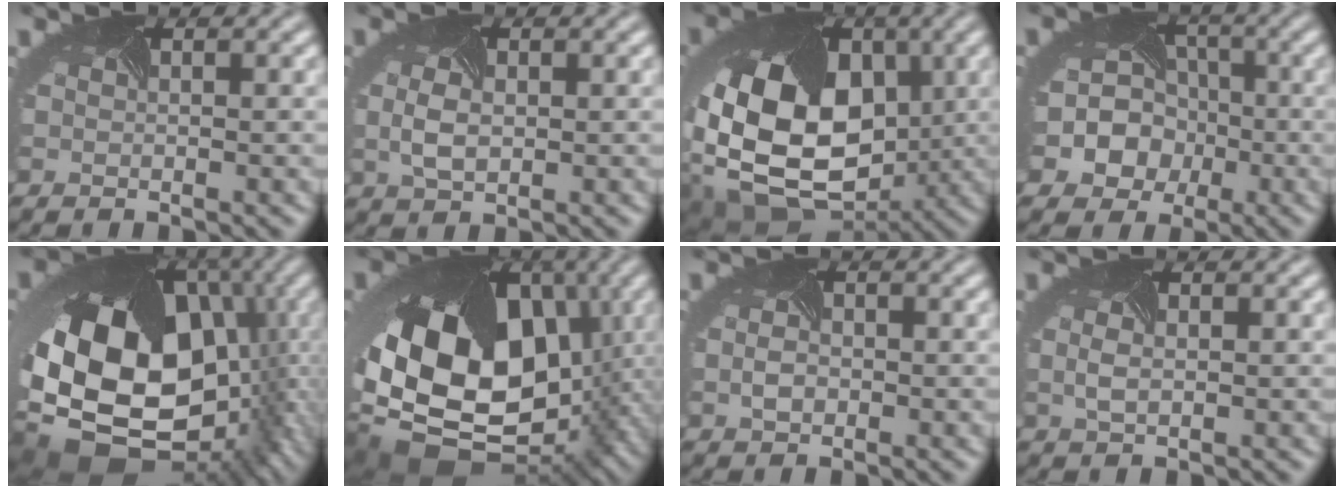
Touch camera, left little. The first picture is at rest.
{"total": 2.3, "force": [-0.1, 1.5, 1.8], "torque": [-0.051, -0.004, -0.001]}
{"total": 19.4, "force": [-1.5, 14.2, 13.1], "torque": [-0.238, -0.055, -0.028]}
{"total": 9.5, "force": [-2.6, 8.4, 3.5], "torque": [-0.067, -0.003, -0.071]}
{"total": 20.1, "force": [-3.6, 14.8, 13.2], "torque": [-0.268, -0.055, -0.035]}
{"total": 19.4, "force": [-1.5, 13.7, 13.7], "torque": [-0.270, -0.052, 0.008]}
{"total": 1.4, "force": [-0.4, 1.0, 0.8], "torque": [-0.023, -0.003, -0.005]}
{"total": 1.3, "force": [0.0, 0.7, 1.0], "torque": [-0.030, -0.006, 0.003]}